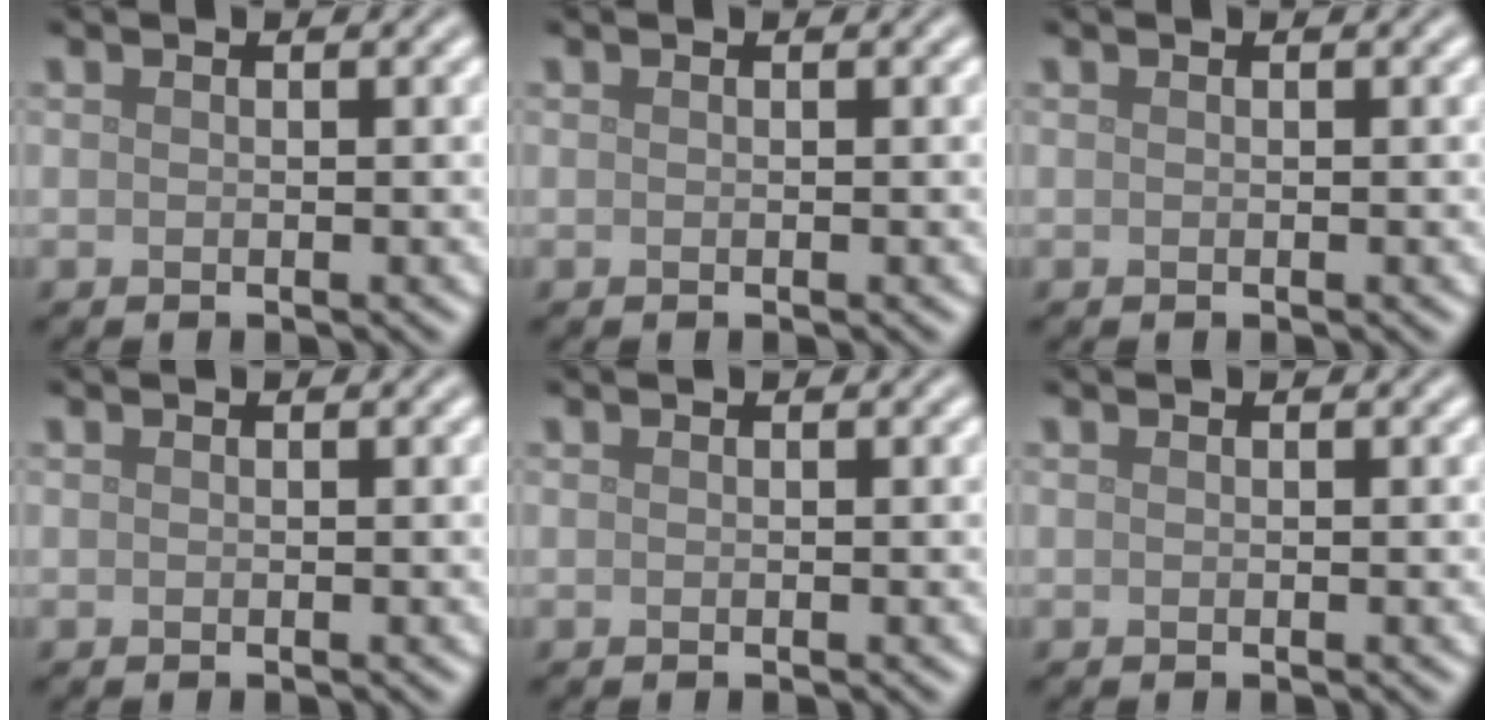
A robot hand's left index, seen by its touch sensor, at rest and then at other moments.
{"total": 0.0}
{"total": 0.0}
{"total": 0.0}
{"total": 0.0}
{"total": 0.0}